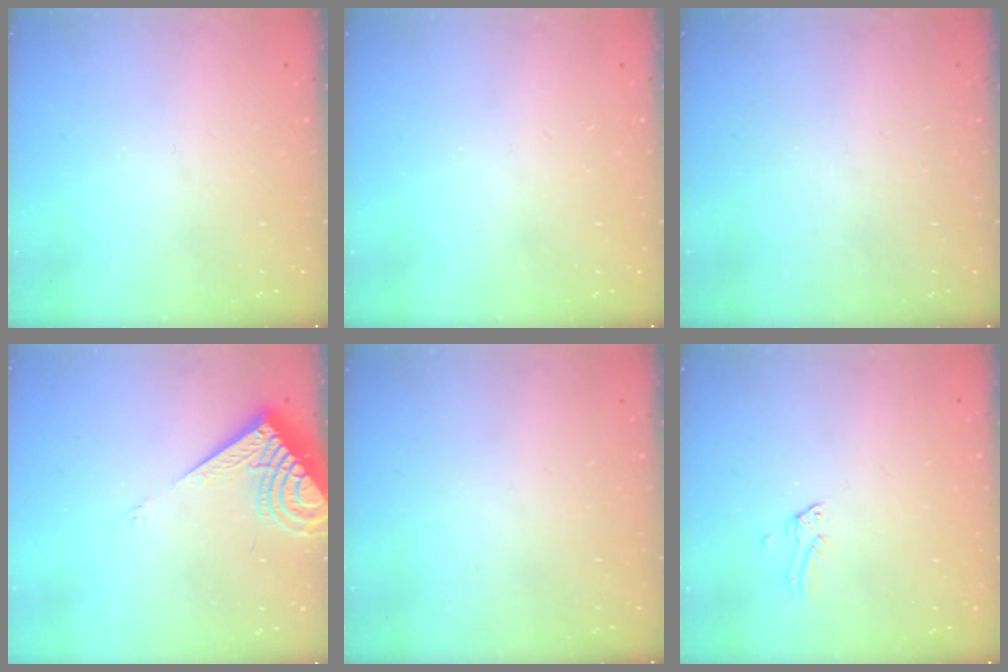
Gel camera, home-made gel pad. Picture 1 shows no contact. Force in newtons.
{"total": 0.0}
{"total": 0.0}
{"total": 8.3, "press": 8.2, "slide": 1.1}
{"total": 0.0}
{"total": 0.0}